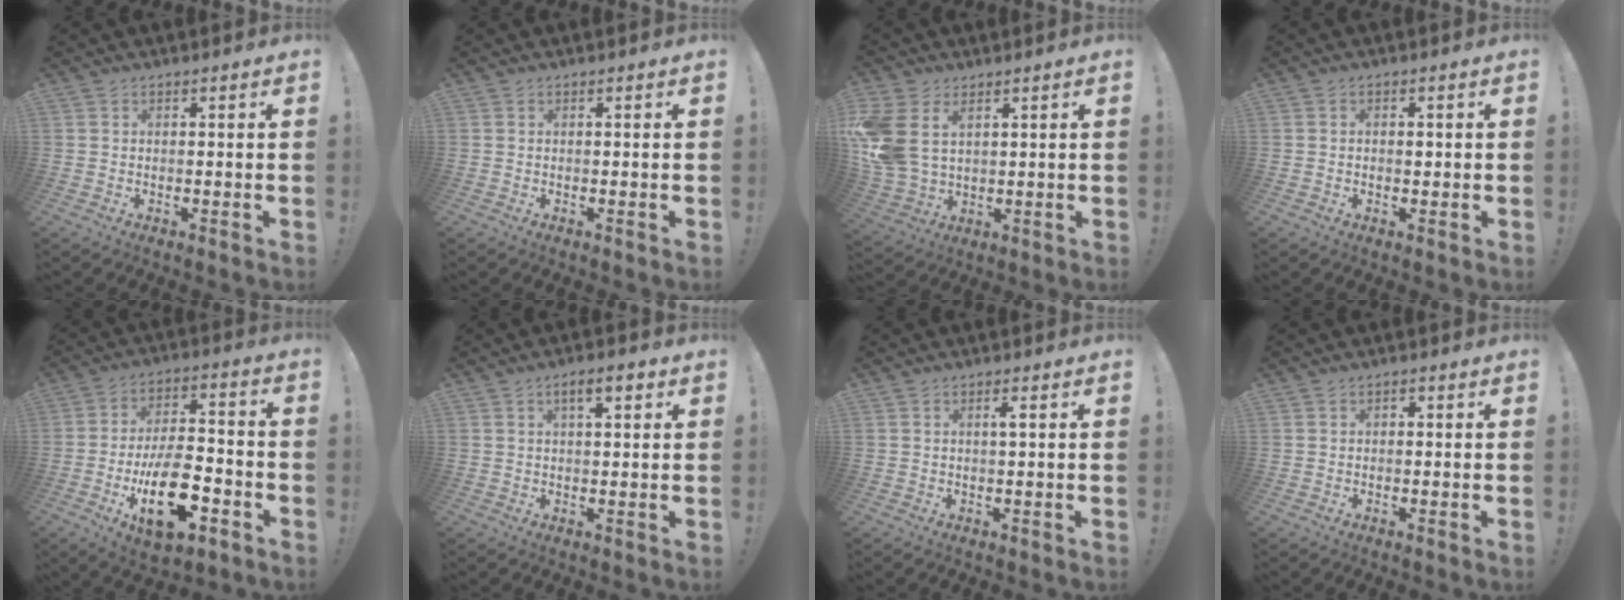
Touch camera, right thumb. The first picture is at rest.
{"total": 0.0}
{"total": 12.1, "force": [4.2, 8.3, 7.7], "torque": [-0.154, -0.019, 0.086]}
{"total": 0.7, "force": [0.1, 0.7, 0.1], "torque": [-0.009, 0.004, 0.002]}
{"total": 18.5, "force": [-6.9, 8.9, 14.6], "torque": [-0.253, 0.038, -0.106]}
{"total": 4.8, "force": [2.1, 1.6, 4.0], "torque": [-0.051, -0.005, 0.028]}
{"total": 1.8, "force": [0.3, -0.1, 1.8], "torque": [-0.030, 0.000, -0.001]}
{"total": 0.7, "force": [-0.4, 0.4, 0.3], "torque": [-0.006, 0.003, -0.008]}